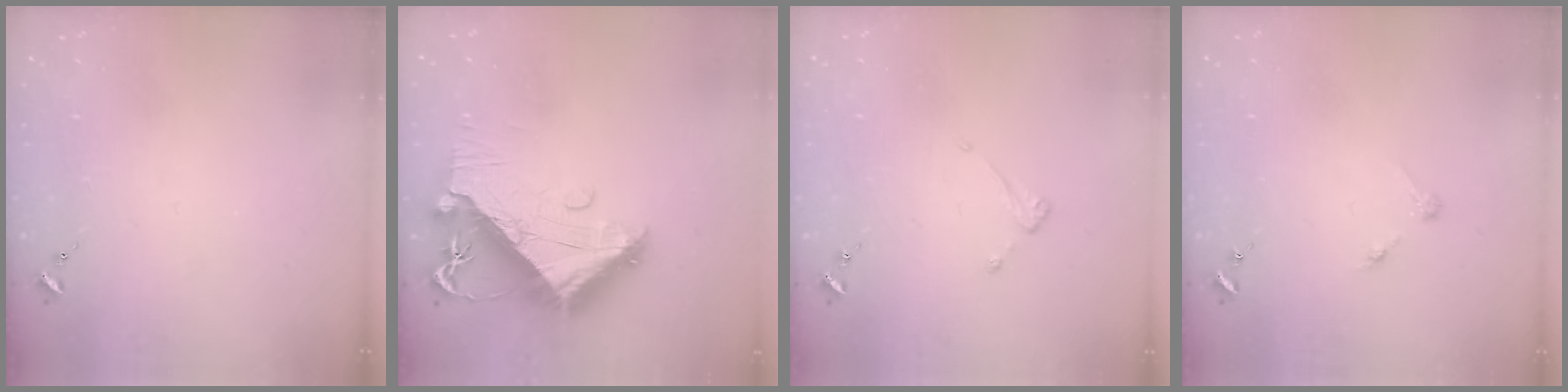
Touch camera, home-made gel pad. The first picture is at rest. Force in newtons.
{"total": 13.2, "press": 13.1, "slide": 1.4}
{"total": 3.6, "press": 3.6, "slide": 0.3}
{"total": 2.8, "press": 2.8, "slide": 0.3}